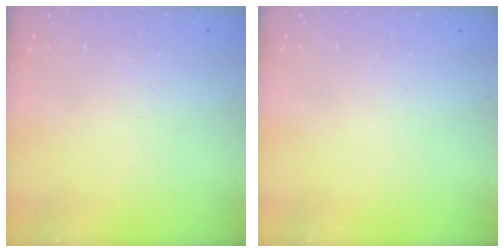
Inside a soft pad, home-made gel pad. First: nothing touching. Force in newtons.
{"total": 0.0}